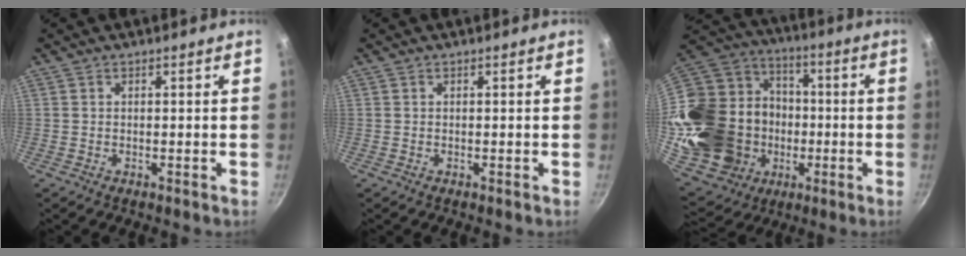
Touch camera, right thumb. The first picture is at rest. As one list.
[{"total": 0.0}, {"total": 30.7, "force": [-3.7, 25.6, 16.6], "torque": [-0.320, 0.054, -0.027]}]